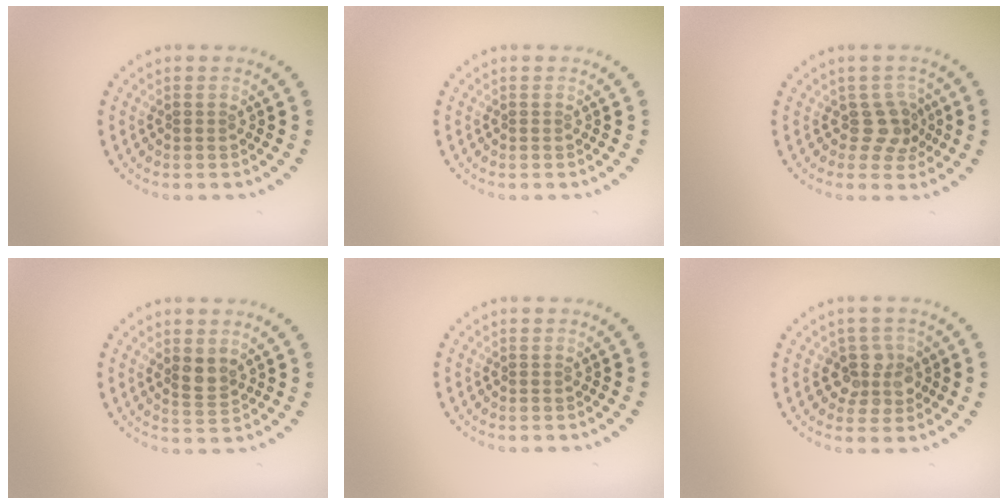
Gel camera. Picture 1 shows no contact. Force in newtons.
{"total": 0.0}
{"total": 2.5, "press": 2.2, "slide": 1.2}
{"total": 2.0, "press": 1.8, "slide": 0.9}
{"total": 0.0}
{"total": 2.9, "press": 2.6, "slide": 1.2}